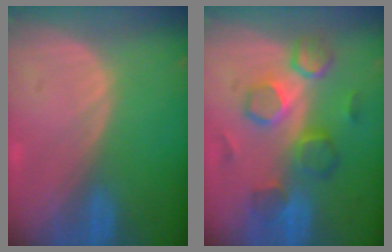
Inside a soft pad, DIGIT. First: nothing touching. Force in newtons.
{"total": 8.4, "press": 8.3, "slide": 1.4}